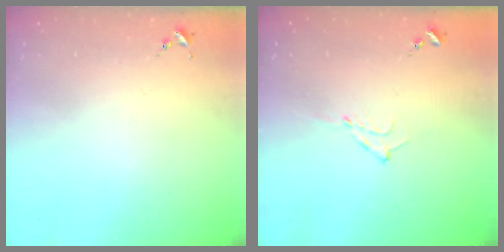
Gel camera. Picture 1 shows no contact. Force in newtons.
{"total": 5.6, "press": 5.5, "slide": 0.8}